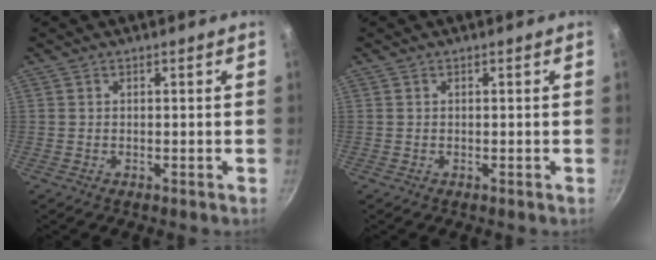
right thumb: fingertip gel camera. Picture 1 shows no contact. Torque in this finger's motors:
{"motor_torque": [-0.07, 0.07, 0.00, 0.00, 0.00]}